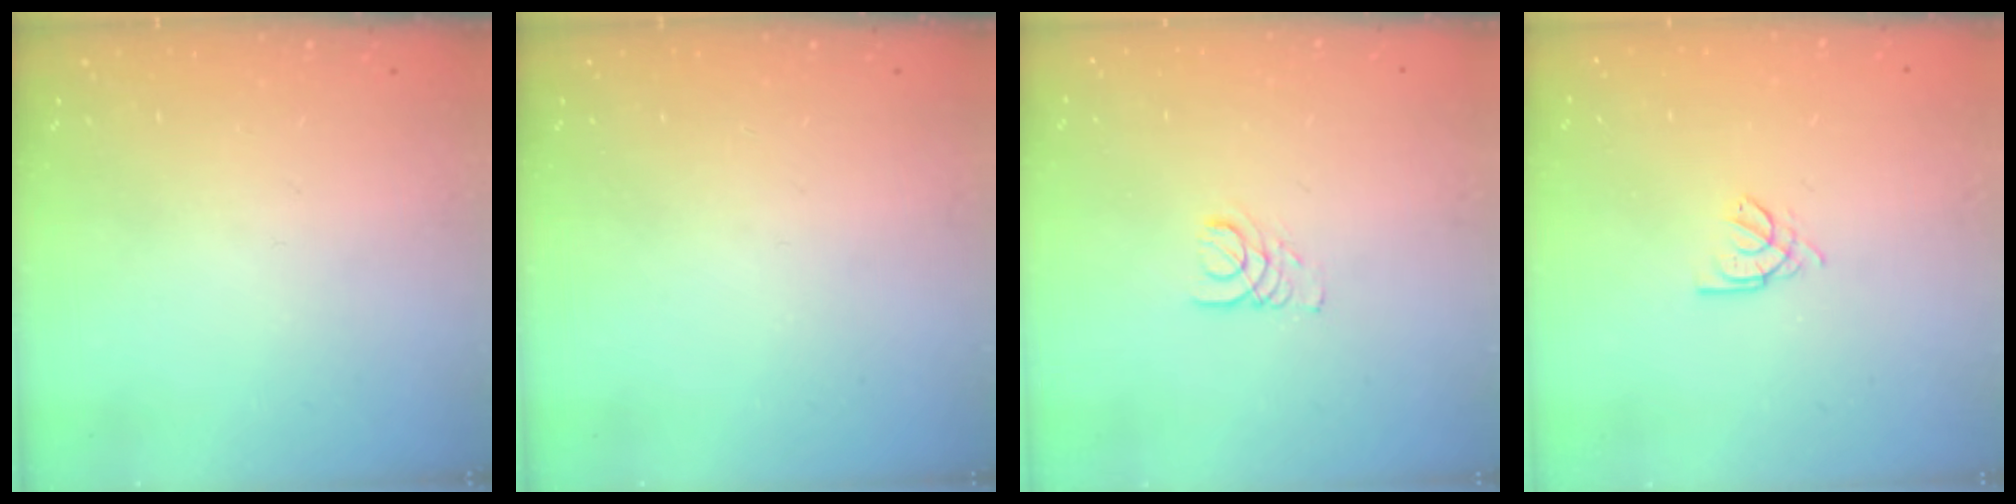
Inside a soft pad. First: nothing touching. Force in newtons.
{"total": 0.0}
{"total": 1.9, "press": 1.9, "slide": 0.2}
{"total": 2.3, "press": 2.3, "slide": 0.5}